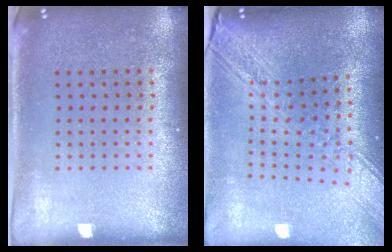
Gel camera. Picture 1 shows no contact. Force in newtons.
{"total": 2.9, "press": 2.3, "slide": 1.9}